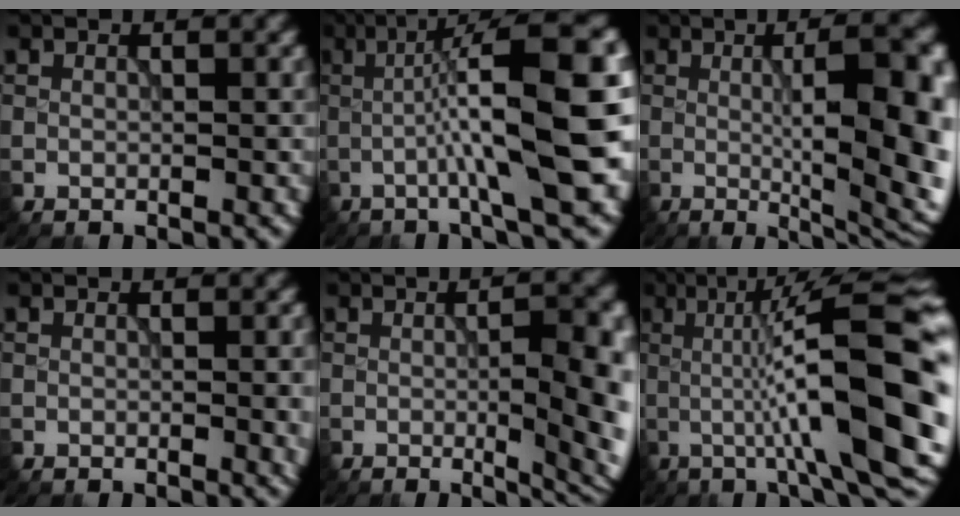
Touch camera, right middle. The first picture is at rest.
{"total": 11.5, "force": [-0.9, 1.7, 11.4], "torque": [-0.159, 0.020, -0.018]}
{"total": 12.3, "force": [0.1, 3.2, 11.9], "torque": [-0.130, 0.001, 0.002]}
{"total": 2.1, "force": [-0.3, 0.6, 2.0], "torque": [-0.025, -0.008, -0.003]}
{"total": 8.5, "force": [-0.6, 2.5, 8.1], "torque": [-0.094, -0.008, -0.001]}
{"total": 15.3, "force": [-0.4, 3.1, 15.0], "torque": [-0.209, 0.020, -0.014]}